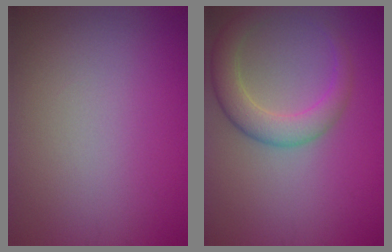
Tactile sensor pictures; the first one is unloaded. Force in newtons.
{"total": 4.1, "press": 4.1, "slide": 0.3}